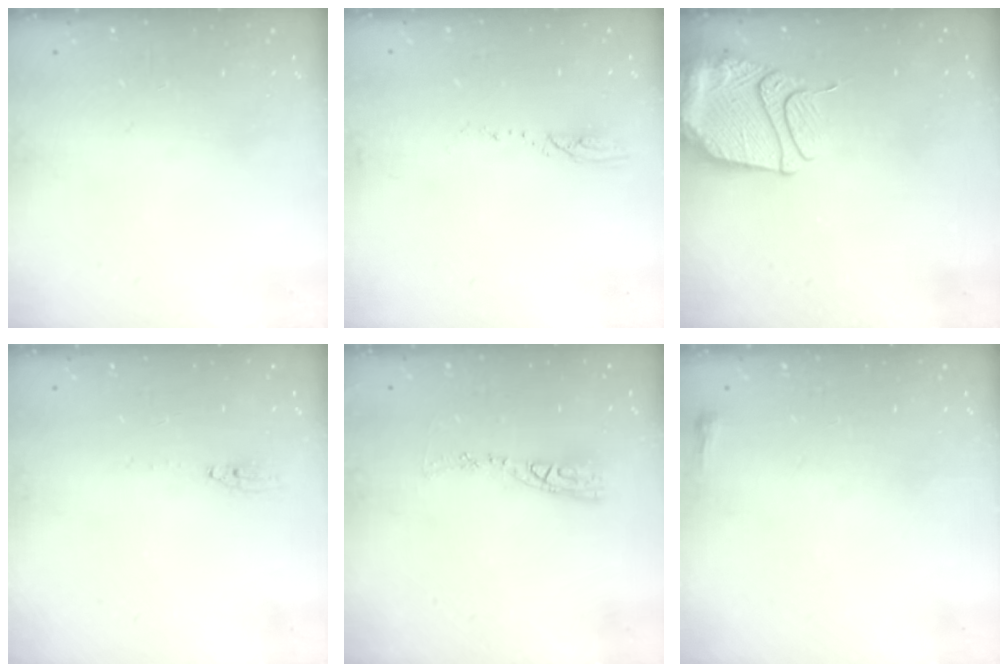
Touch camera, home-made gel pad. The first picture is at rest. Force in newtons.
{"total": 2.6, "press": 2.6, "slide": 0.3}
{"total": 13.8, "press": 13.7, "slide": 1.4}
{"total": 2.0, "press": 2.0, "slide": 0.2}
{"total": 8.9, "press": 8.9, "slide": 0.8}
{"total": 2.4, "press": 2.4, "slide": 0.6}